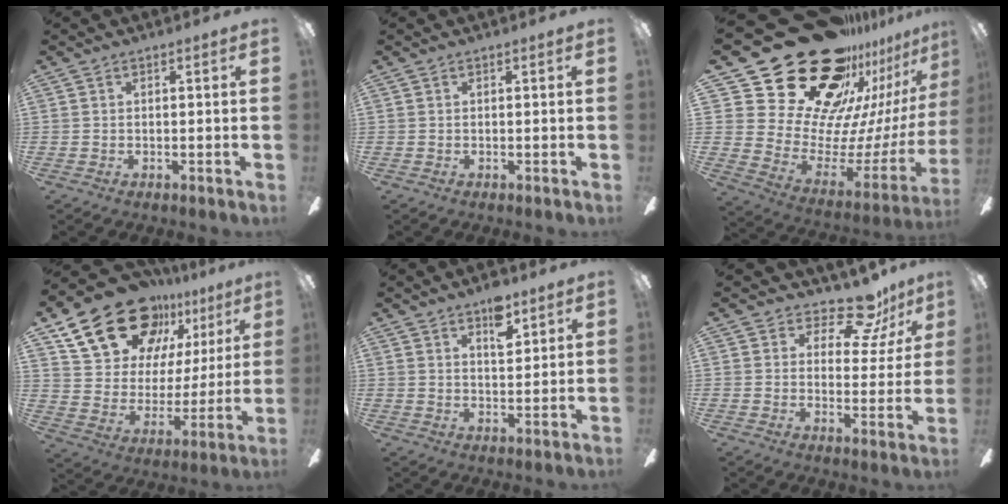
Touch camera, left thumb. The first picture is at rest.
{"total": 0.0}
{"total": 36.1, "force": [22.2, 20.0, 20.3], "torque": [-0.322, -0.197, 0.458]}
{"total": 23.9, "force": [16.1, 13.9, 11.0], "torque": [-0.196, -0.094, 0.301]}
{"total": 6.8, "force": [4.6, 2.9, 4.0], "torque": [-0.040, -0.025, 0.075]}
{"total": 13.3, "force": [10.3, 5.5, 6.4], "torque": [-0.090, -0.067, 0.179]}